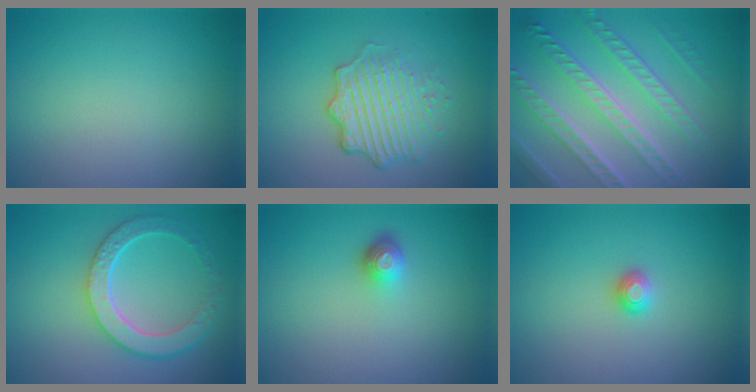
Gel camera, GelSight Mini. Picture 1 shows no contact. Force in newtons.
{"total": 4.9, "press": 3.5, "slide": 3.4}
{"total": 8.2, "press": 5.9, "slide": 5.7}
{"total": 5.9, "press": 4.5, "slide": 3.8}
{"total": 1.7, "press": 1.3, "slide": 1.1}
{"total": 1.2, "press": 1.1, "slide": 0.3}